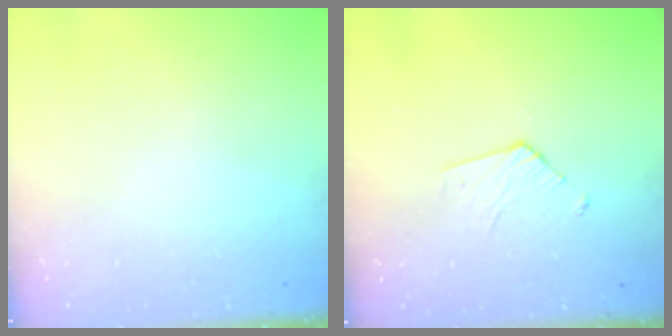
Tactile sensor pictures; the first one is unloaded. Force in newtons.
{"total": 4.2, "press": 4.2, "slide": 0.4}